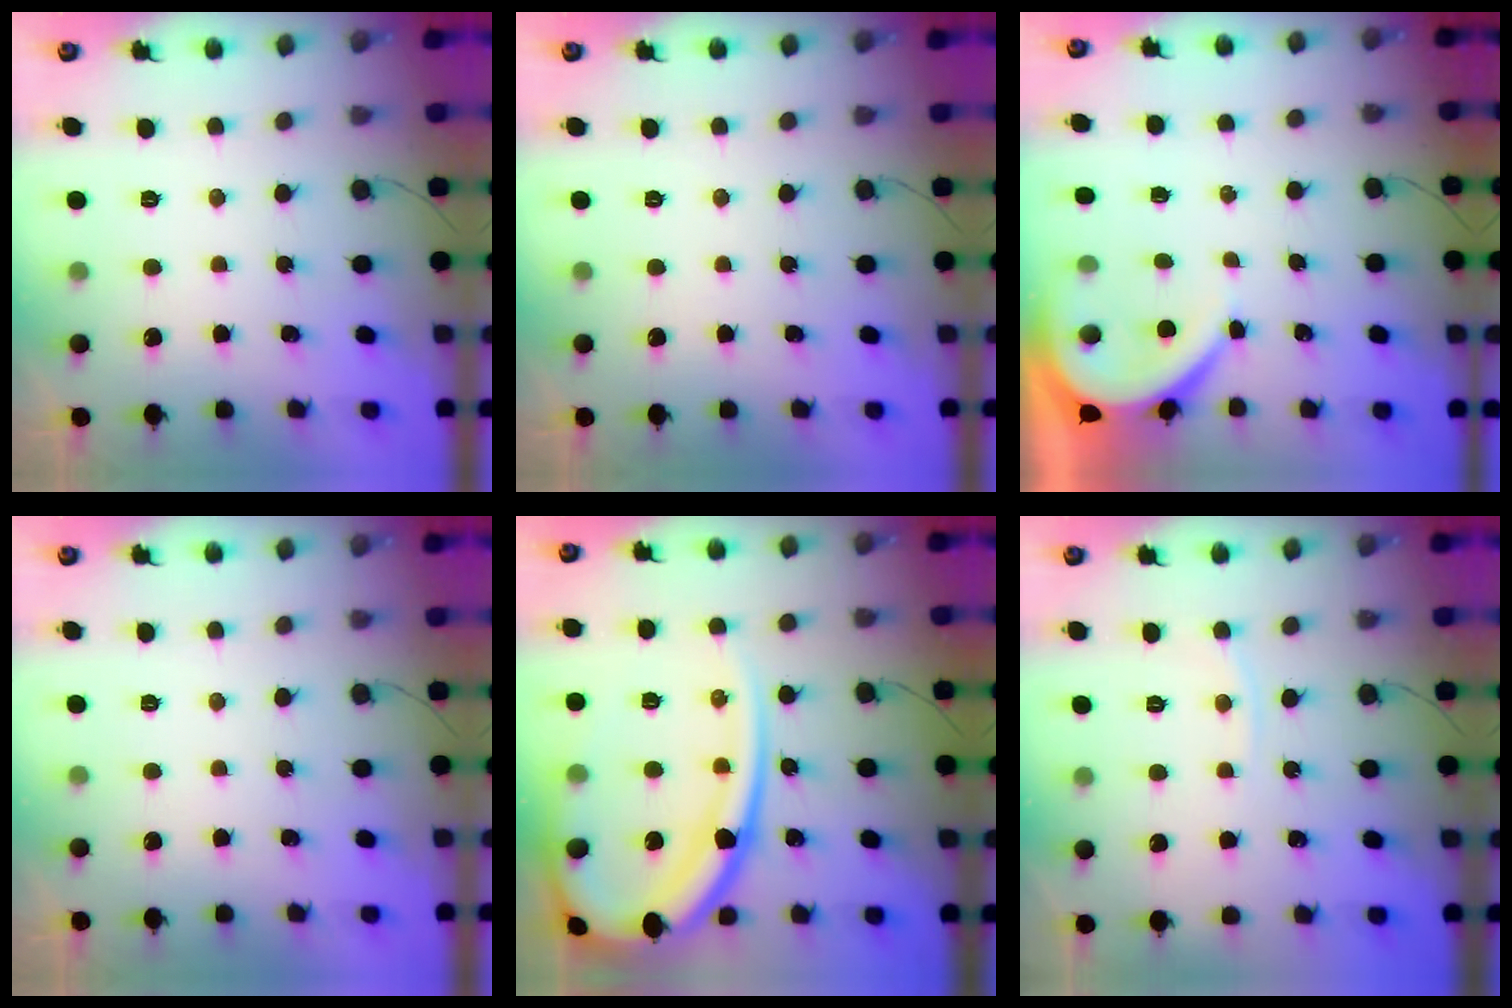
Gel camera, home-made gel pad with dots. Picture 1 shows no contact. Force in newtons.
{"total": 0.0}
{"total": 5.1, "press": 5.0, "slide": 0.6}
{"total": 0.0}
{"total": 23.3, "press": 23.1, "slide": 2.9}
{"total": 2.9, "press": 2.9, "slide": 0.1}